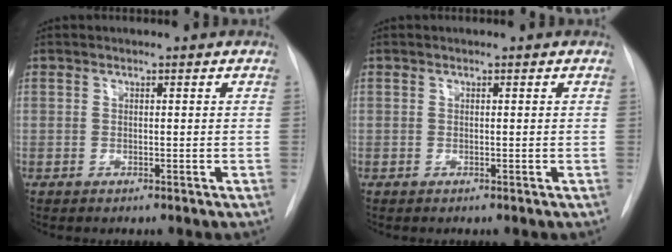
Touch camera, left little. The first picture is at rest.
{"total": 0.0}